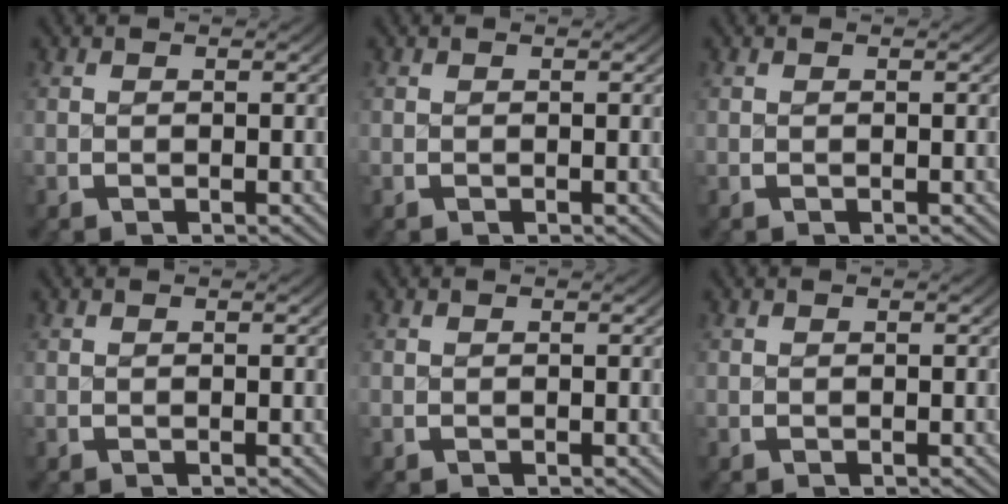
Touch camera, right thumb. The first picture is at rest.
{"total": 0.0}
{"total": 0.0}
{"total": 0.0}
{"total": 0.0}
{"total": 0.0}